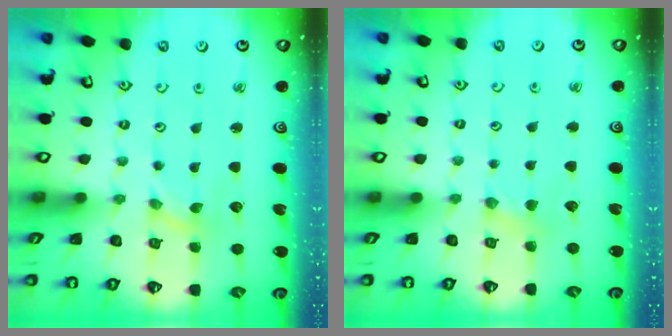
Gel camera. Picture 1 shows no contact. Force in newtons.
{"total": 3.2, "press": 3.2, "slide": 0.5}